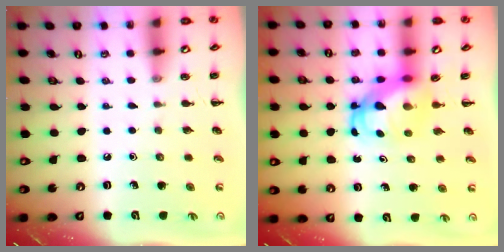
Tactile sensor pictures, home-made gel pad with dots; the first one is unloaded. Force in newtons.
{"total": 6.1, "press": 6.1, "slide": 0.6}